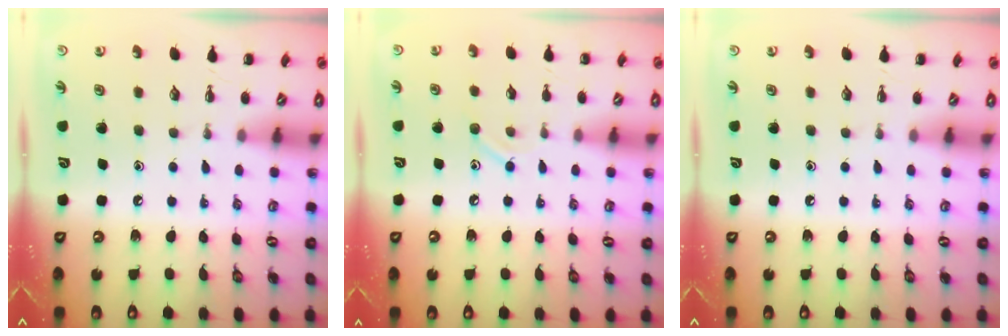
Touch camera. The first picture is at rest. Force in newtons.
{"total": 8.3, "press": 7.9, "slide": 2.3}
{"total": 0.0}